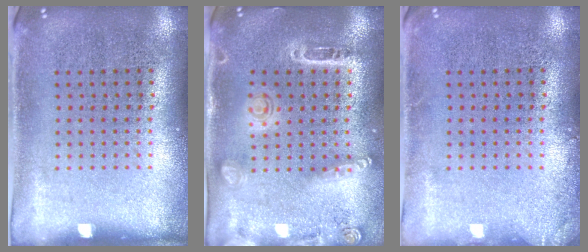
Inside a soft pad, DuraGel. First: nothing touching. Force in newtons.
{"total": 1.6, "press": 1.4, "slide": 0.7}
{"total": 1.1, "press": 1.0, "slide": 0.2}